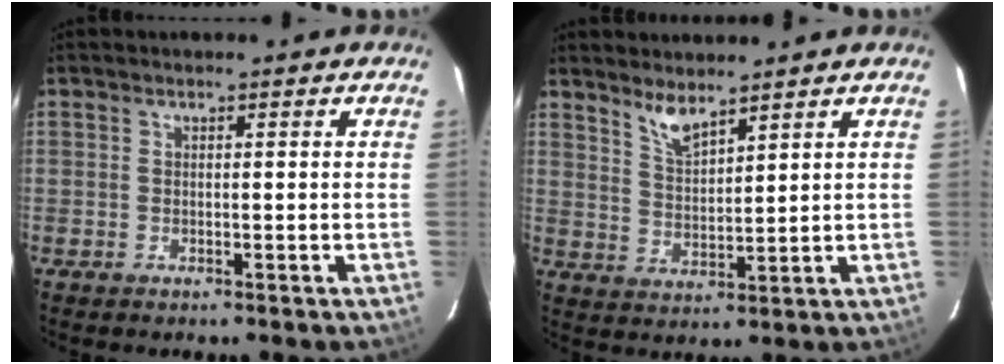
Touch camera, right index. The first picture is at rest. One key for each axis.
{"total": 5.1, "fx": 4.2, "fy": 1.1, "fz": 2.7, "tx": -0.052, "ty": -0.004, "tz": 0.084}